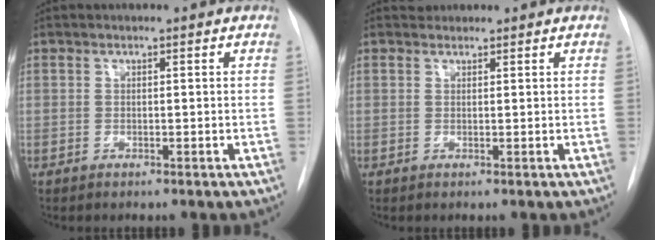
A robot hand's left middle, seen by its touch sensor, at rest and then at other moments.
{"total": 1.1, "force": [1.0, 0.4, -0.3], "torque": [0.000, 0.007, 0.015]}